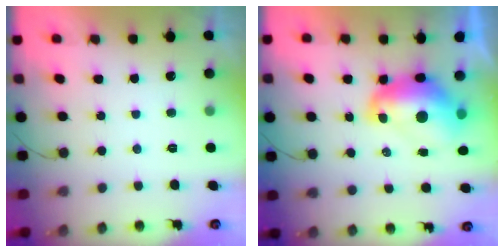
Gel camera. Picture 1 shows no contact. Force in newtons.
{"total": 12.8, "press": 12.7, "slide": 1.4}